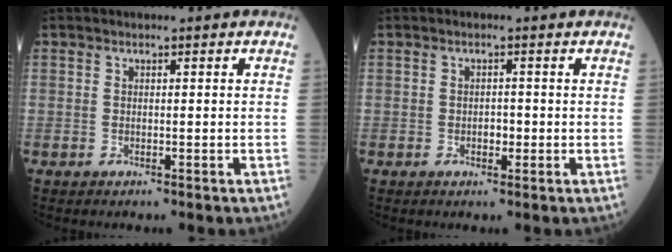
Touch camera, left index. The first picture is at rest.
{"total": 1.3, "force": [-0.6, 0.9, 0.8], "torque": [-0.013, -0.001, -0.008]}